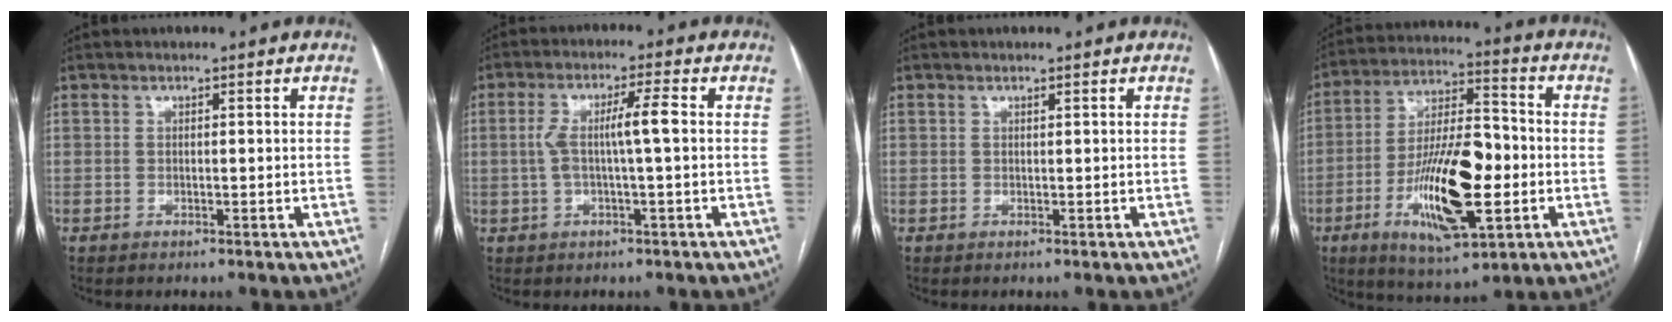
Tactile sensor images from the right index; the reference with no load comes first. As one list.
[{"total": 5.8, "force": [0.1, 0.2, 5.8], "torque": [-0.117, 0.019, 0.004]}, {"total": 0.0}, {"total": 17.4, "force": [-4.4, 4.9, 16.2], "torque": [-0.305, -0.001, -0.069]}]